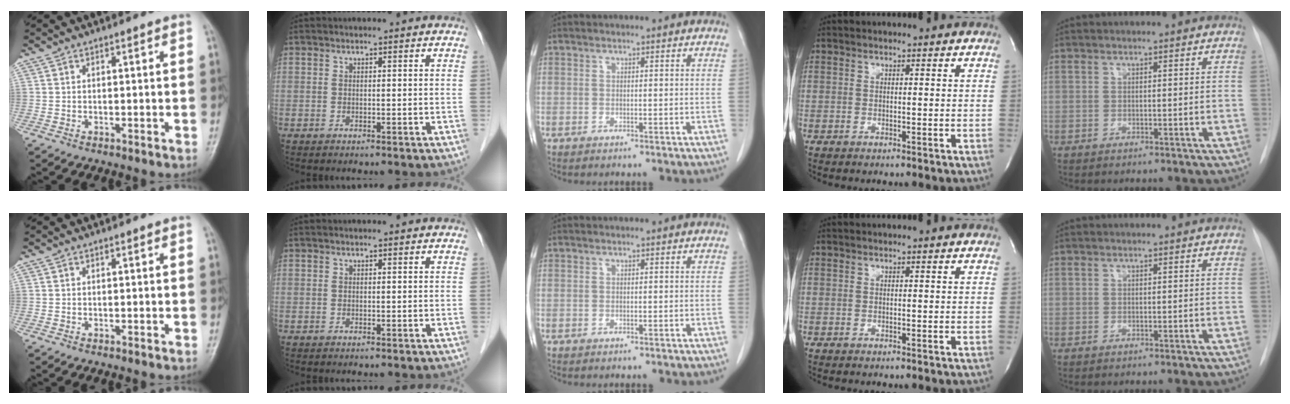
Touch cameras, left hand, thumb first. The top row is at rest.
{}